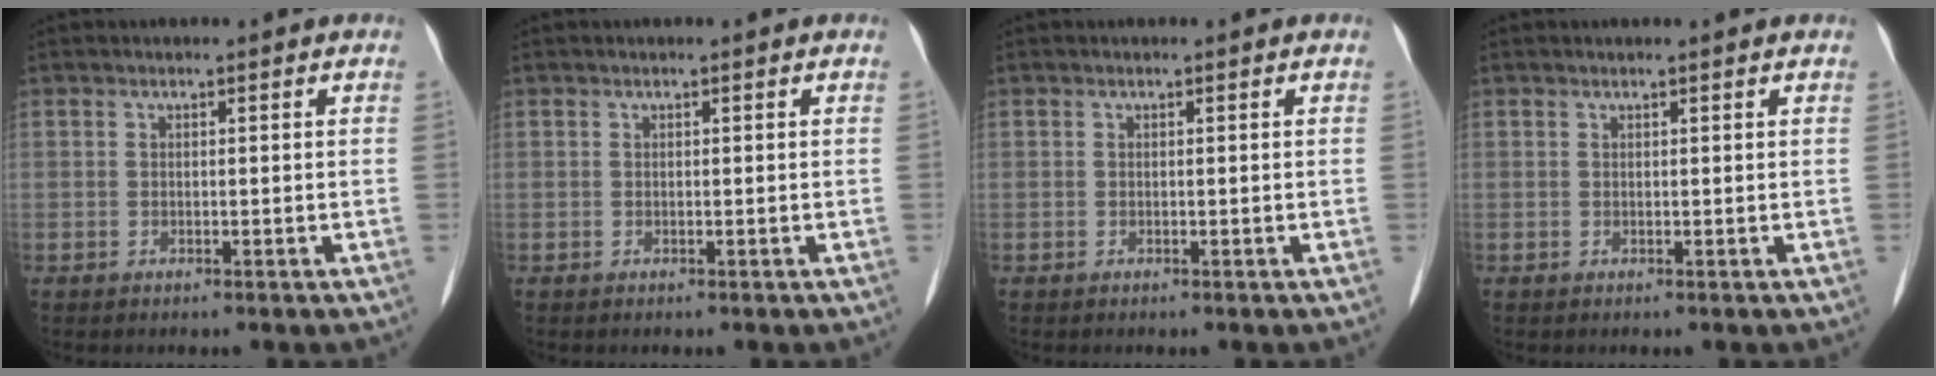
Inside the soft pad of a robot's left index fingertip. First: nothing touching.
{"total": 0.0}
{"total": 0.0}
{"total": 0.9, "force": [0.8, -0.1, 0.3], "torque": [-0.013, 0.006, 0.015]}